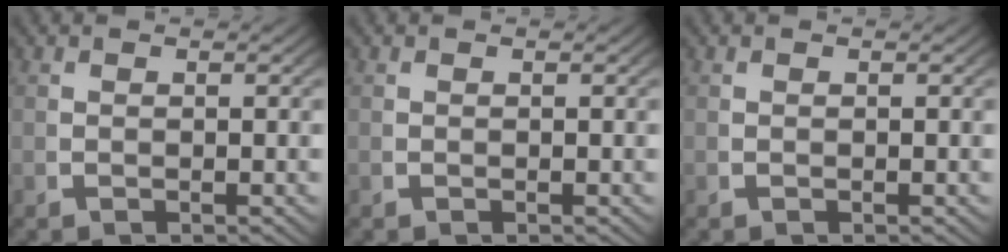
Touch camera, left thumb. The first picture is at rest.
{"total": 0.0}
{"total": 0.0}